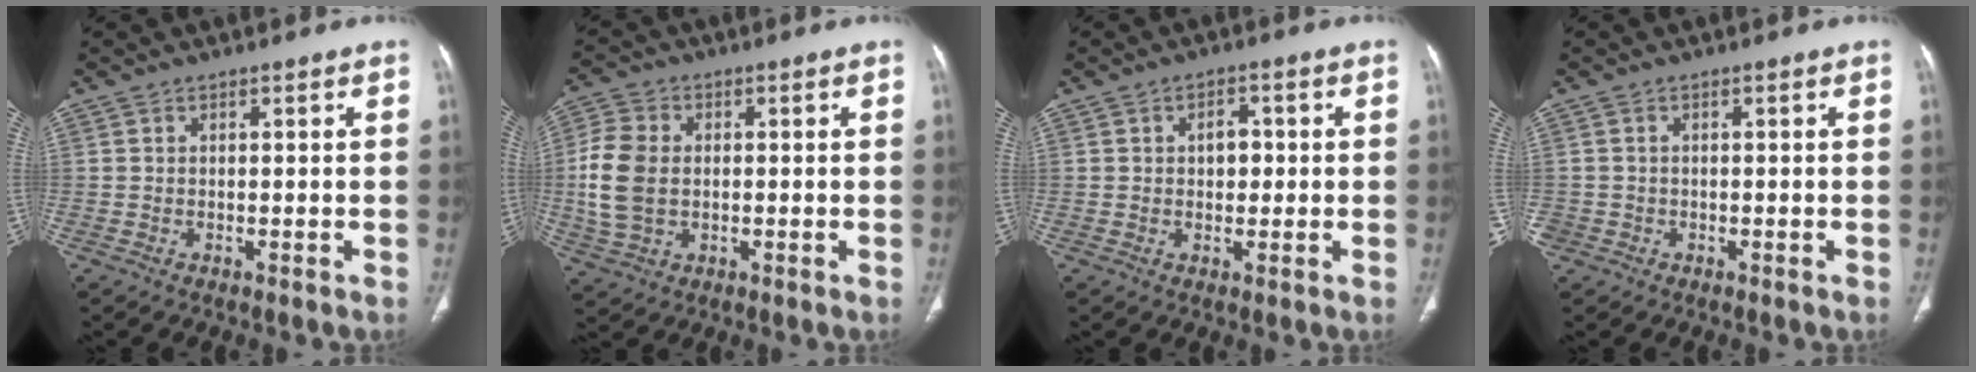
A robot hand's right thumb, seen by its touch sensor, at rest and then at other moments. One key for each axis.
{"total": 10.3, "fx": -0.2, "fy": 7.3, "fz": 7.2, "tx": -0.159, "ty": 0.006, "tz": -0.004}
{"total": 3.5, "fx": 0.3, "fy": 2.5, "fz": 2.5, "tx": -0.020, "ty": 0.006, "tz": 0.003}
{"total": 1.8, "fx": -0.7, "fy": 1.7, "fz": 0.4, "tx": -0.003, "ty": 0.007, "tz": -0.014}